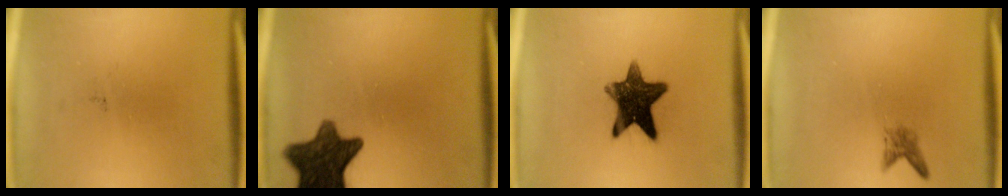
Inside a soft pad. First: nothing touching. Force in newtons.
{"total": 11.4}
{"total": 12.3}
{"total": 1.6}